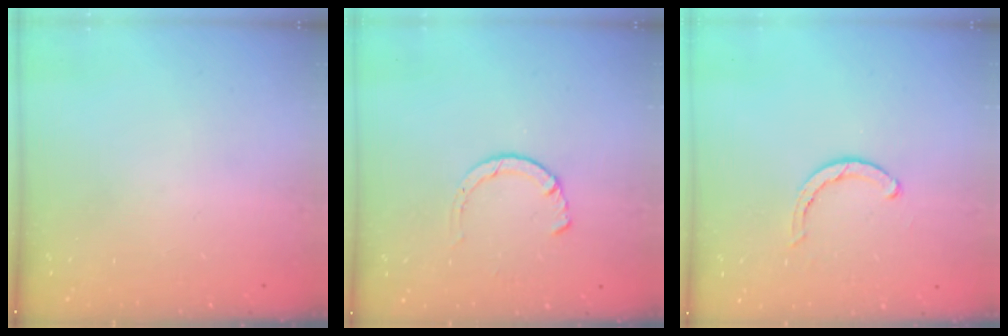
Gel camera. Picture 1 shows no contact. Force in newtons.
{"total": 1.2, "press": 1.2, "slide": 0.3}
{"total": 2.8, "press": 2.8, "slide": 0.2}